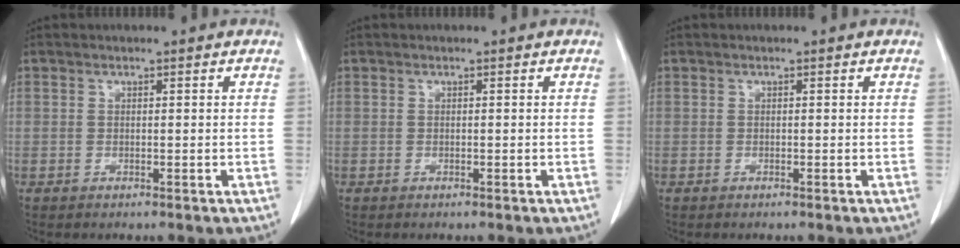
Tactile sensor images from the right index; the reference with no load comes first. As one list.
[{"total": 0.0}, {"total": 0.0}]